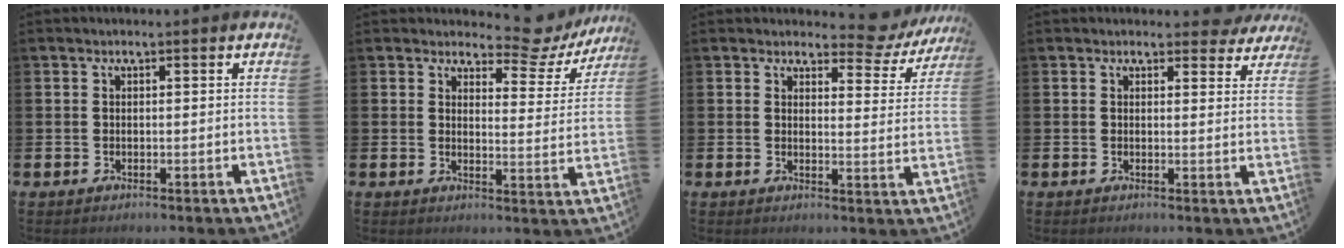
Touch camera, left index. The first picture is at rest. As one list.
[{"total": 5.5, "force": [4.8, 2.0, 1.8], "torque": [-0.032, -0.035, 0.077]}, {"total": 4.3, "force": [3.9, 1.6, 1.0], "torque": [-0.009, -0.029, 0.063]}, {"total": 2.1, "force": [1.9, 0.8, 0.3], "torque": [0.007, -0.006, 0.031]}]